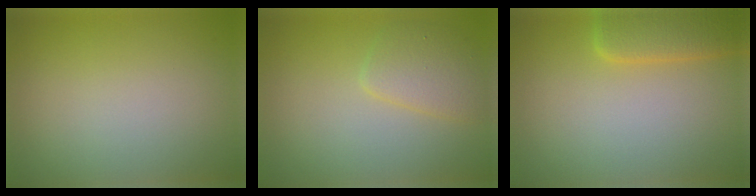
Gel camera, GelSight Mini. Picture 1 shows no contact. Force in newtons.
{"total": 2.7, "press": 2.7, "slide": 0.1}
{"total": 3.8, "press": 3.7, "slide": 0.4}